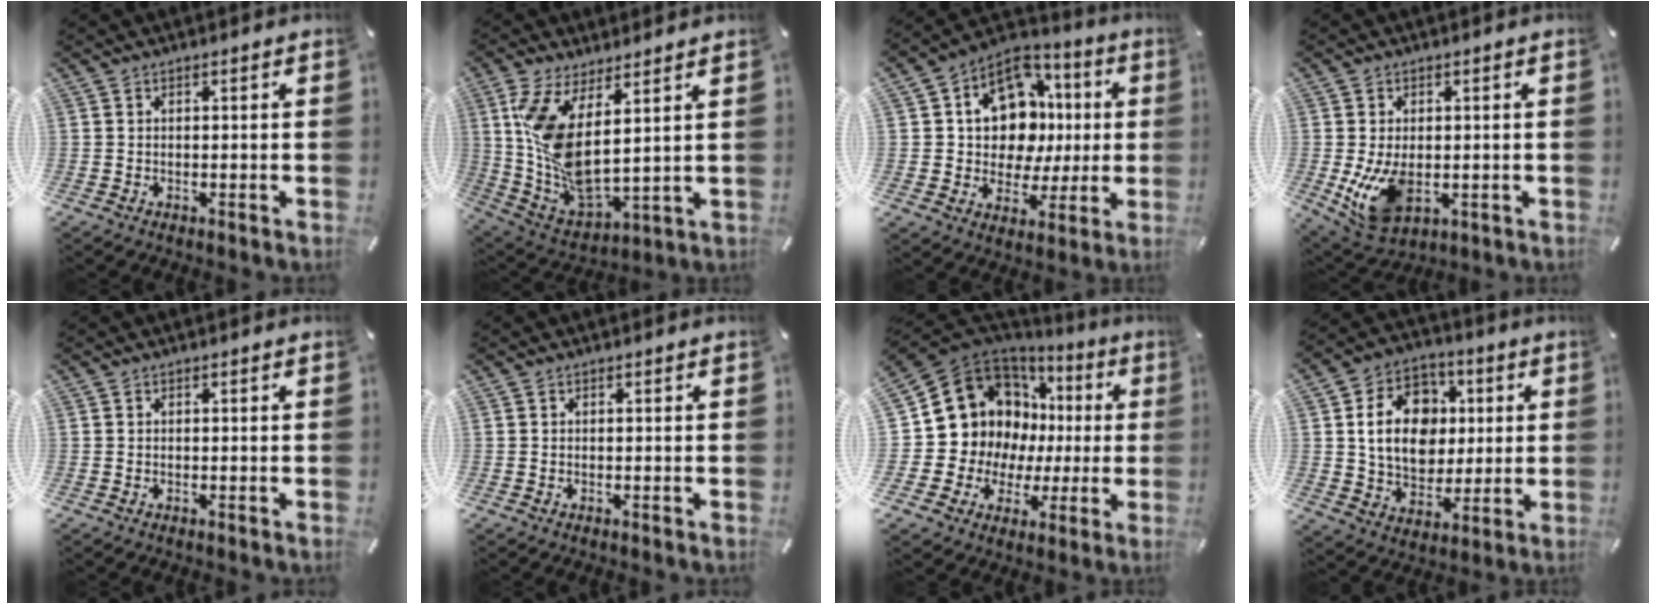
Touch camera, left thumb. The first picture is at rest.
{"total": 12.4, "force": [5.2, 4.5, 10.3], "torque": [-0.224, -0.054, 0.095]}
{"total": 14.3, "force": [2.0, 12.1, 7.3], "torque": [-0.120, -0.018, 0.047]}
{"total": 9.4, "force": [-0.9, 6.3, 6.9], "torque": [-0.136, -0.008, -0.010]}
{"total": 0.0}
{"total": 0.0}
{"total": 14.0, "force": [5.1, 12.2, 4.7], "torque": [-0.088, -0.058, 0.110]}
{"total": 15.3, "force": [2.4, 12.6, 8.3], "torque": [-0.146, 0.012, 0.049]}